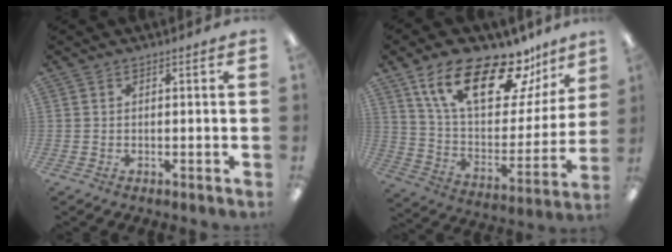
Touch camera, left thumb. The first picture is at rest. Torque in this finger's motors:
{"motor_torque": [0.44, 0.47, 1.53, -1.24, 0.37]}